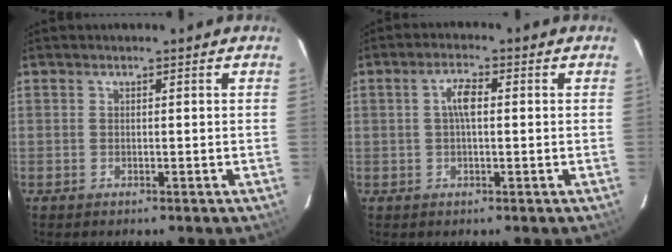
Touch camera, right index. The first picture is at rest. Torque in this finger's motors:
{"motor_torque": [0.61, 0.43, 0.29, 0.09]}